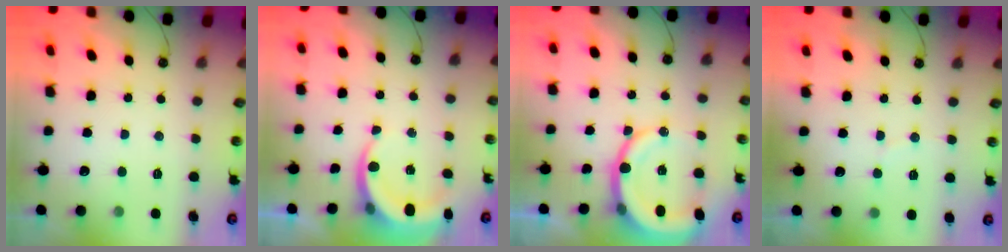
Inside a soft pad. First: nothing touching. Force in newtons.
{"total": 5.4, "press": 5.4, "slide": 0.2}
{"total": 13.0, "press": 12.8, "slide": 2.5}
{"total": 2.1, "press": 2.1, "slide": 0.2}